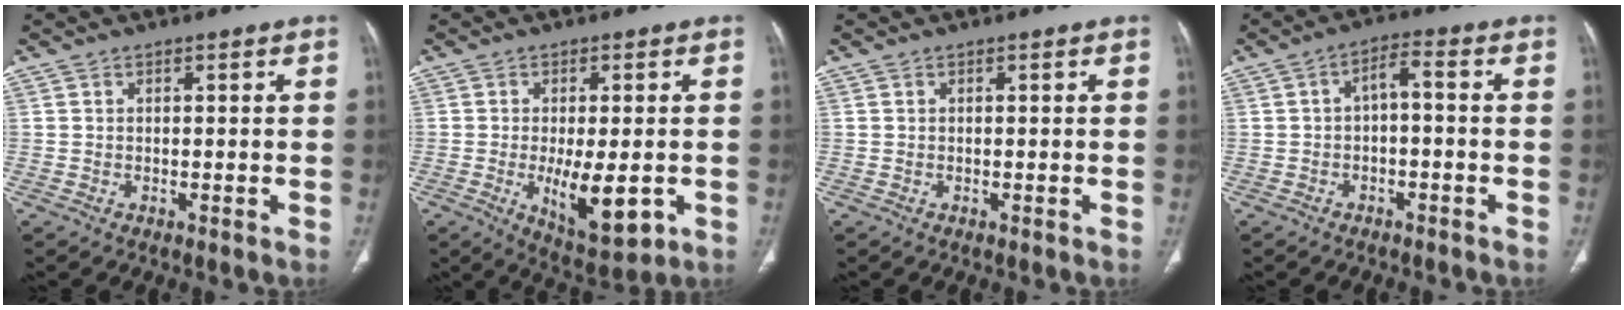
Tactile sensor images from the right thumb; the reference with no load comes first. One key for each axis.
{"total": 10.4, "fx": -2.3, "fy": 4.1, "fz": 9.3, "tx": -0.133, "ty": -0.020, "tz": -0.024}
{"total": 0.0}
{"total": 3.7, "fx": -1.1, "fy": 1.7, "fz": 3.1, "tx": -0.048, "ty": 0.031, "tz": -0.021}